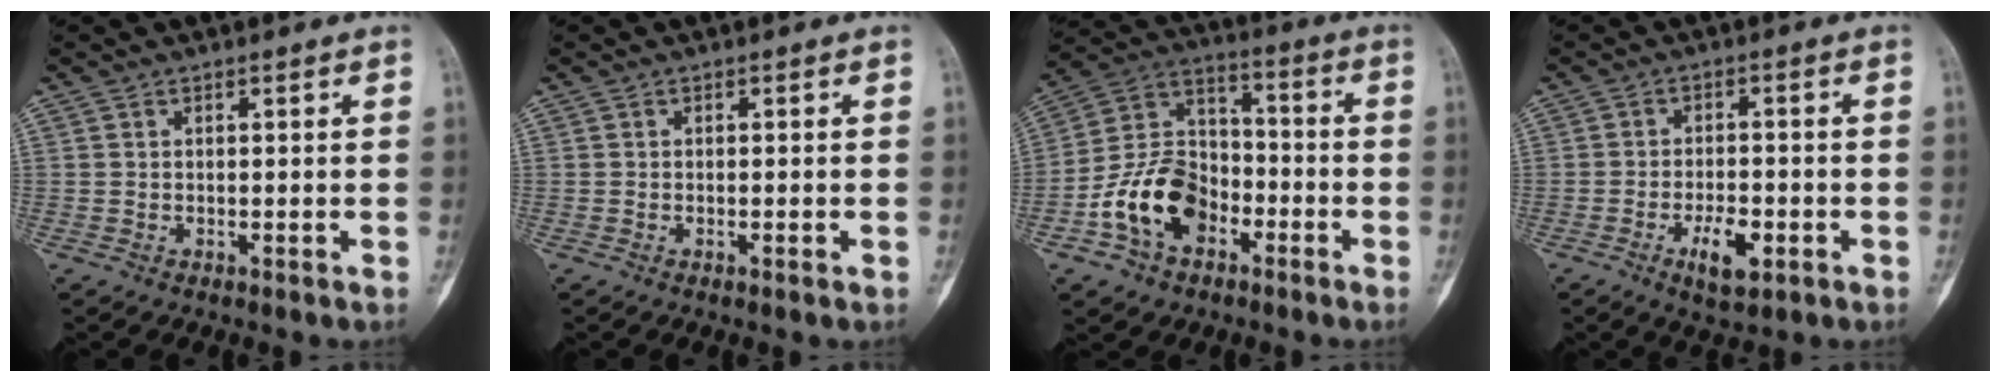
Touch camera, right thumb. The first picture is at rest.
{"total": 0.8, "force": [-0.3, 0.1, 0.7], "torque": [-0.014, 0.002, -0.002]}
{"total": 14.4, "force": [-5.8, 9.8, 8.8], "torque": [-0.144, 0.055, -0.111]}
{"total": 6.2, "force": [-2.7, 2.7, 5.0], "torque": [-0.079, 0.009, -0.040]}